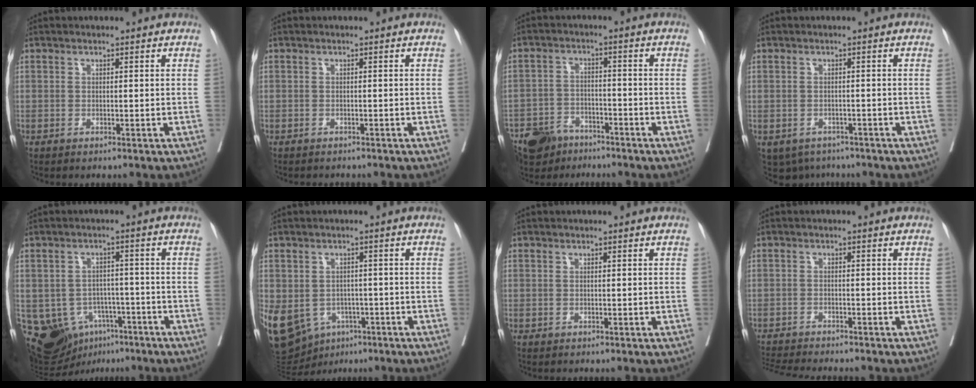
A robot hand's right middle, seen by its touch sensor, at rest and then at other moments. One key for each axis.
{"total": 2.0, "fx": -1.9, "fy": 0.6, "fz": 0.5, "tx": -0.009, "ty": -0.003, "tz": -0.025}
{"total": 8.3, "fx": -7.0, "fy": 3.9, "fz": 2.4, "tx": -0.047, "ty": -0.012, "tz": -0.124}
{"total": 5.4, "fx": -3.9, "fy": 3.6, "fz": 0.8, "tx": -0.007, "ty": 0.001, "tz": -0.052}
{"total": 11.4, "fx": -5.8, "fy": 8.7, "fz": 4.6, "tx": -0.078, "ty": 0.016, "tz": -0.079}
{"total": 22.0, "fx": -8.8, "fy": 17.5, "fz": 9.9, "tx": -0.317, "ty": -0.011, "tz": -0.117}
{"total": 0.0}
{"total": 8.0, "fx": -7.5, "fy": 0.3, "fz": 2.8, "tx": -0.038, "ty": -0.011, "tz": -0.119}